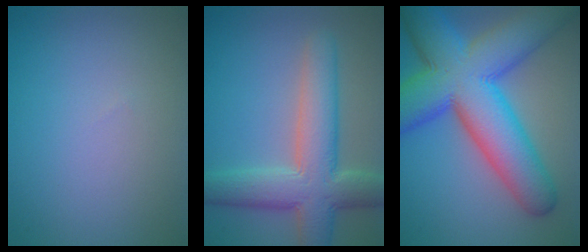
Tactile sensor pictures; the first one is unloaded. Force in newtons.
{"total": 7.8, "press": 7.8, "slide": 0.2}
{"total": 13.7, "press": 13.7, "slide": 0.3}